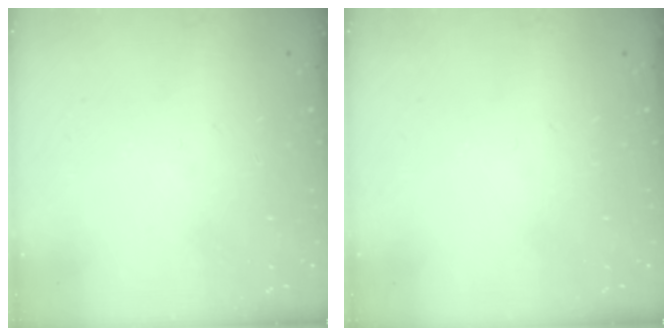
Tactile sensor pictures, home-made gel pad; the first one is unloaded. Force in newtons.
{"total": 0.0}